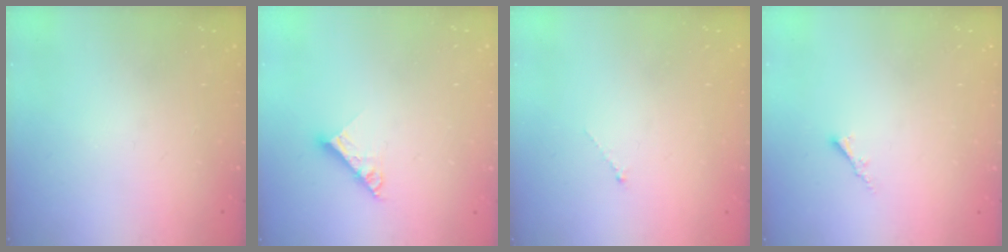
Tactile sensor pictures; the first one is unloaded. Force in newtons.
{"total": 7.9, "press": 7.9, "slide": 0.8}
{"total": 0.0}
{"total": 1.7, "press": 1.6, "slide": 0.5}